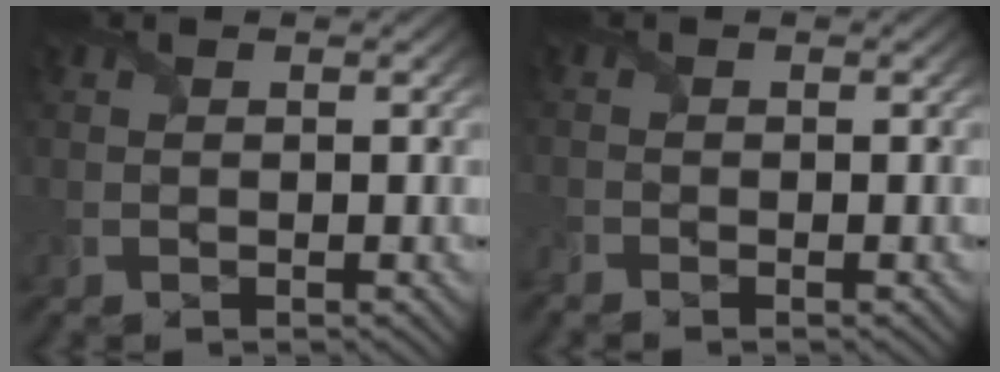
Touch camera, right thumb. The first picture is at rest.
{"total": 1.0, "force": [-1.0, 0.2, 0.0], "torque": [-0.002, -0.007, -0.022]}